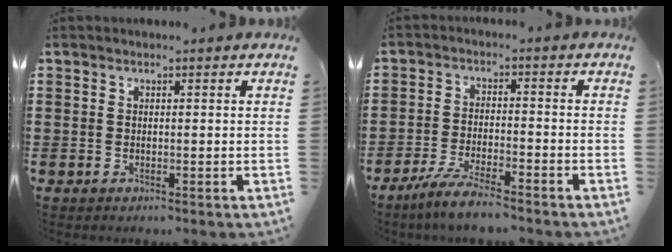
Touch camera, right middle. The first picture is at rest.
{"total": 5.3, "force": [-4.6, 0.1, 2.6], "torque": [-0.062, -0.012, -0.090]}